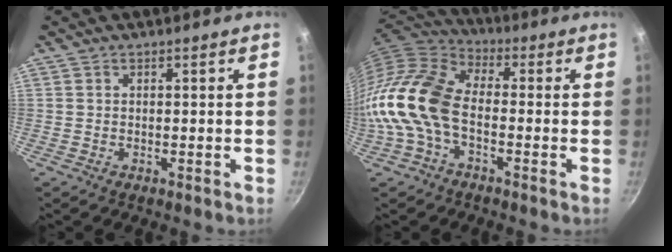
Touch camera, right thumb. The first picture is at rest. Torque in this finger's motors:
{"motor_torque": [1.78, 3.22, 1.96, -0.81, 0.30]}